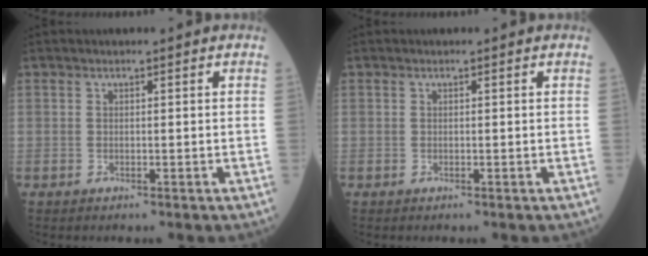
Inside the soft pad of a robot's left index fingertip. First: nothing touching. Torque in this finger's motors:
{"motor_torque": [-0.08, 0.09, -0.03, 0.00]}